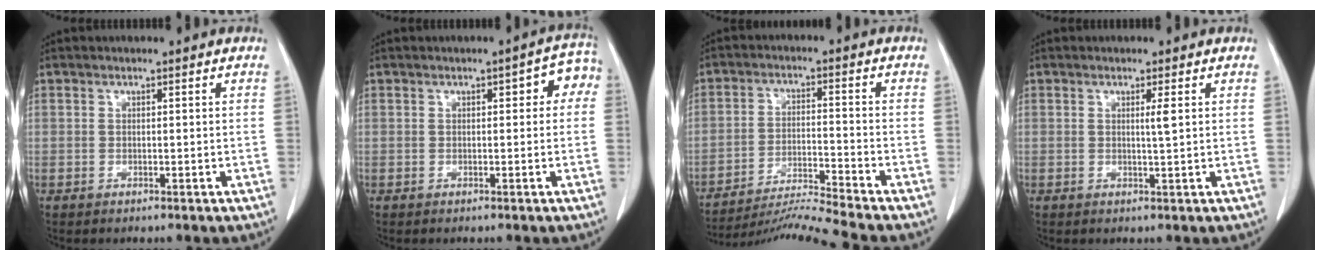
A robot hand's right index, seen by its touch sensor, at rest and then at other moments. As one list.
[{"total": 4.2, "force": [0.8, 1.9, 3.6], "torque": [-0.034, 0.029, 0.005]}, {"total": 10.0, "force": [-9.2, -3.4, 1.9], "torque": [-0.025, -0.011, -0.164]}, {"total": 1.6, "force": [0.4, -0.3, 1.5], "torque": [-0.027, -0.003, 0.007]}]